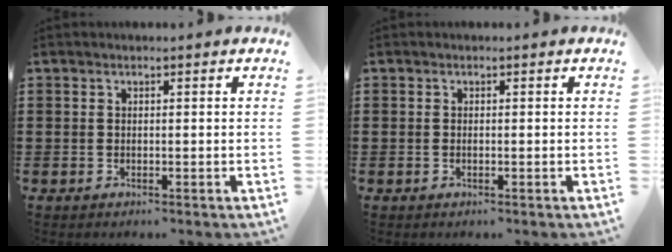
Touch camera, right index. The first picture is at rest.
{"total": 0.0}